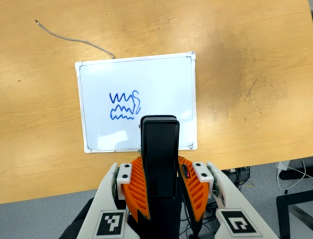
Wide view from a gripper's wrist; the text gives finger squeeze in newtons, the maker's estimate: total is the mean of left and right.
{"total": 5.0, "left": 3.7, "right": 6.3}